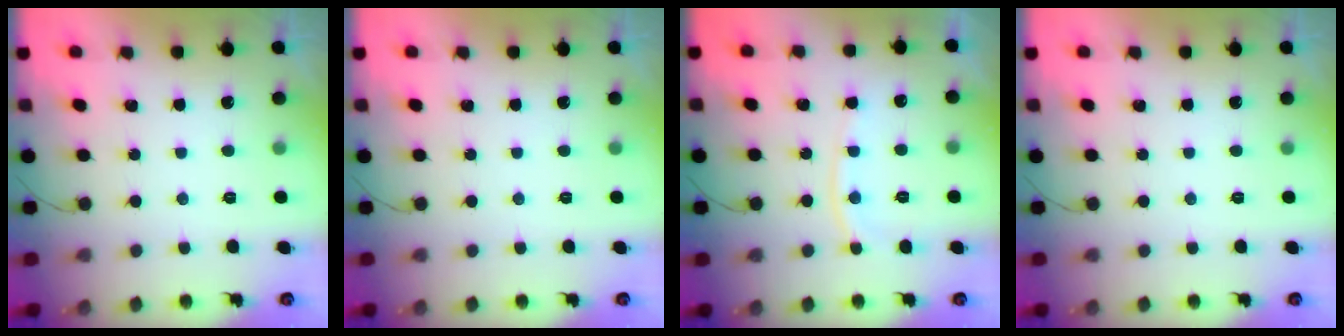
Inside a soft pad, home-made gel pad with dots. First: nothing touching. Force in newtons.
{"total": 0.0}
{"total": 8.9, "press": 8.9, "slide": 1.2}
{"total": 0.0}